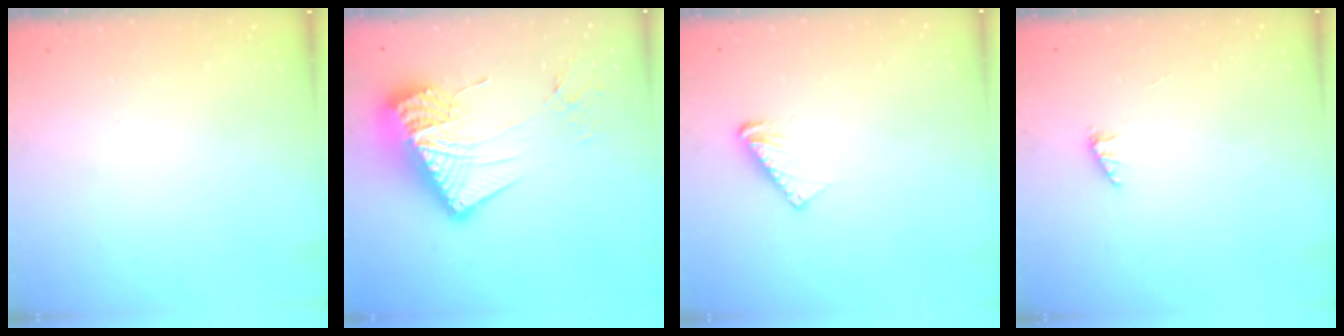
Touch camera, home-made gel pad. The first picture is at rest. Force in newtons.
{"total": 23.4, "press": 23.3, "slide": 1.8}
{"total": 5.6, "press": 5.6, "slide": 0.4}
{"total": 1.4, "press": 1.4, "slide": 0.3}